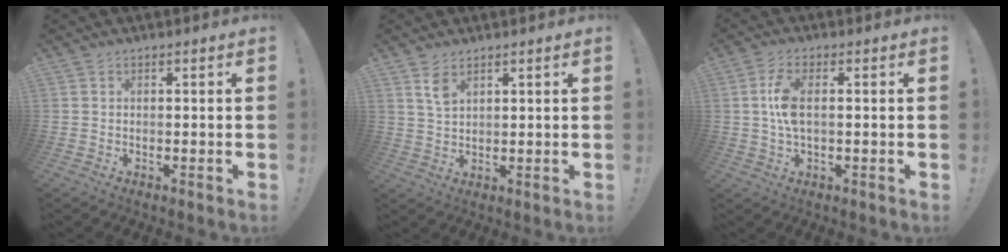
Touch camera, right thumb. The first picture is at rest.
{"total": 4.4, "force": [2.7, 2.0, 2.8], "torque": [-0.037, -0.018, 0.046]}
{"total": 7.2, "force": [0.2, 2.9, 6.6], "torque": [-0.126, -0.006, 0.000]}